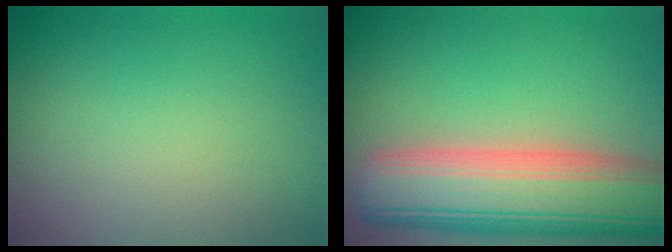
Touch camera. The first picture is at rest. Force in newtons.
{"total": 11.1, "press": 11.0, "slide": 1.1}